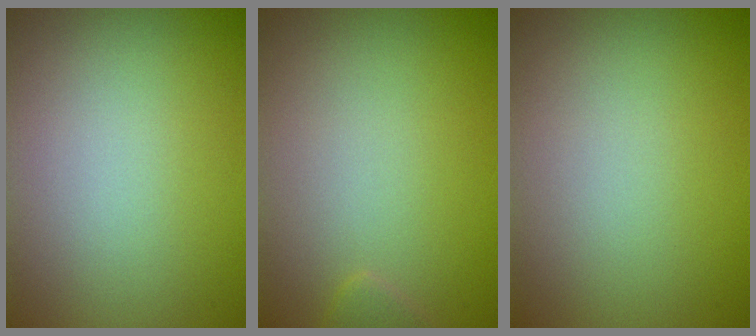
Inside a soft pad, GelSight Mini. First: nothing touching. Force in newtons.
{"total": 0.7, "press": 0.7, "slide": 0.0}
{"total": 0.0}